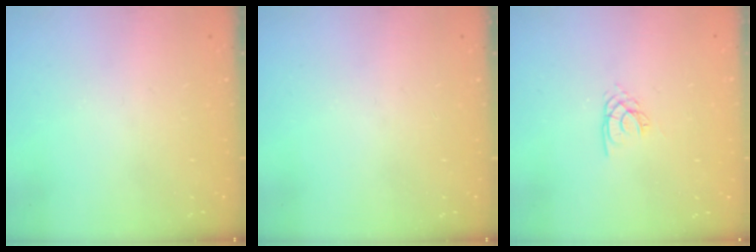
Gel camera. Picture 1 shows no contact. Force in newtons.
{"total": 0.0}
{"total": 1.8, "press": 1.8, "slide": 0.2}